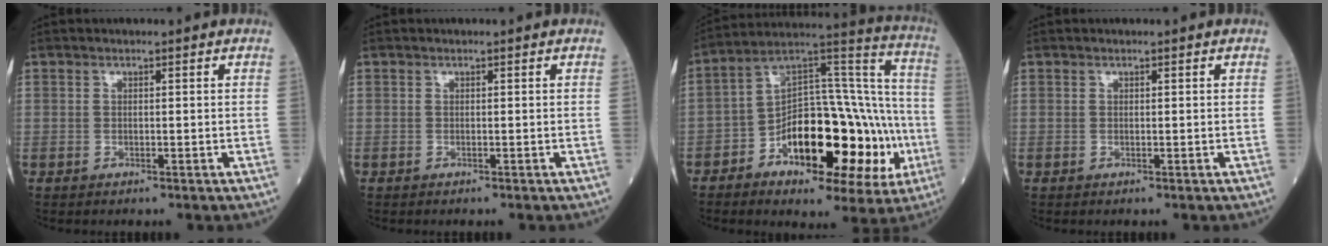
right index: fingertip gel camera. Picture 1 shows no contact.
{"total": 0.0}
{"total": 24.7, "force": [-7.4, 9.7, 21.5], "torque": [-0.287, 0.037, -0.094]}
{"total": 0.0}